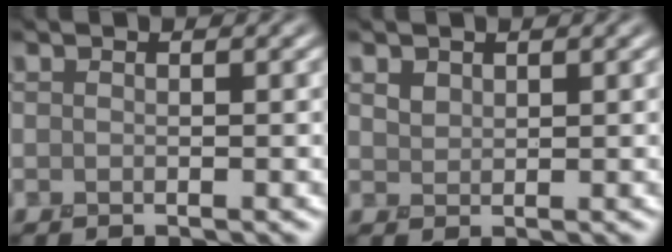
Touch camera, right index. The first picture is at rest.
{"total": 1.2, "force": [0.9, 0.7, 0.4], "torque": [-0.010, 0.000, 0.020]}